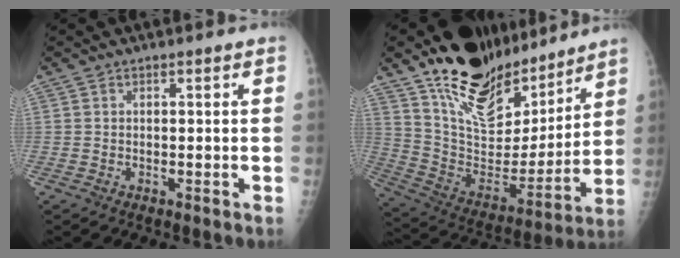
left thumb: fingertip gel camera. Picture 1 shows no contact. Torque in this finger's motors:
{"motor_torque": [0.40, 0.46, 1.40, -1.37, 0.33]}